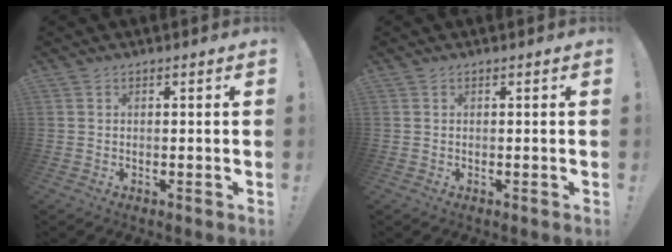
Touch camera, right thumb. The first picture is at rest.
{"total": 0.0}